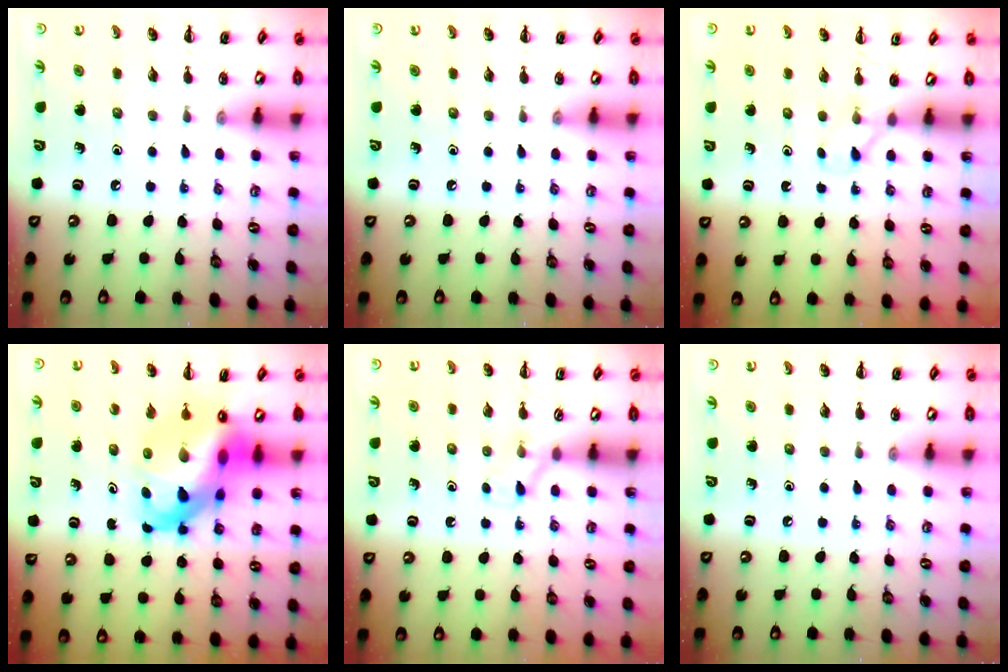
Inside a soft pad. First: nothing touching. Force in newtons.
{"total": 0.0}
{"total": 2.4, "press": 2.3, "slide": 0.7}
{"total": 15.4, "press": 14.8, "slide": 4.3}
{"total": 3.9, "press": 3.6, "slide": 1.5}
{"total": 0.0}